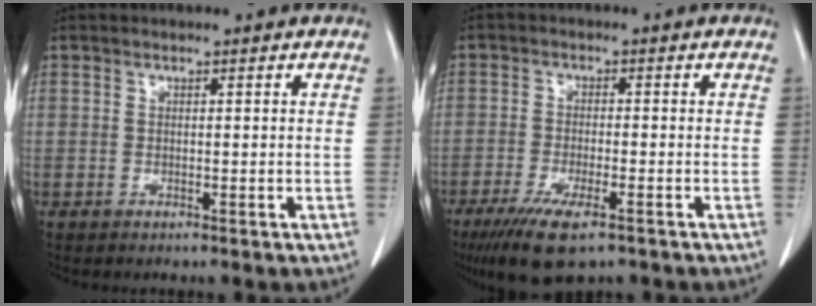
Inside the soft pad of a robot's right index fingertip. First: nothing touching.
{"total": 8.6, "force": [-5.6, 1.8, 6.2], "torque": [-0.110, -0.020, -0.090]}